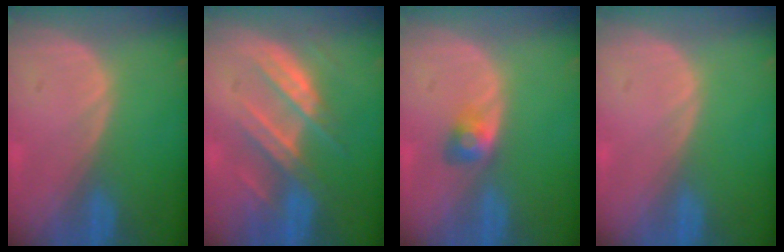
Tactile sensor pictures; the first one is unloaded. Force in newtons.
{"total": 7.9, "press": 7.3, "slide": 2.9}
{"total": 2.7, "press": 2.5, "slide": 1.1}
{"total": 0.0}